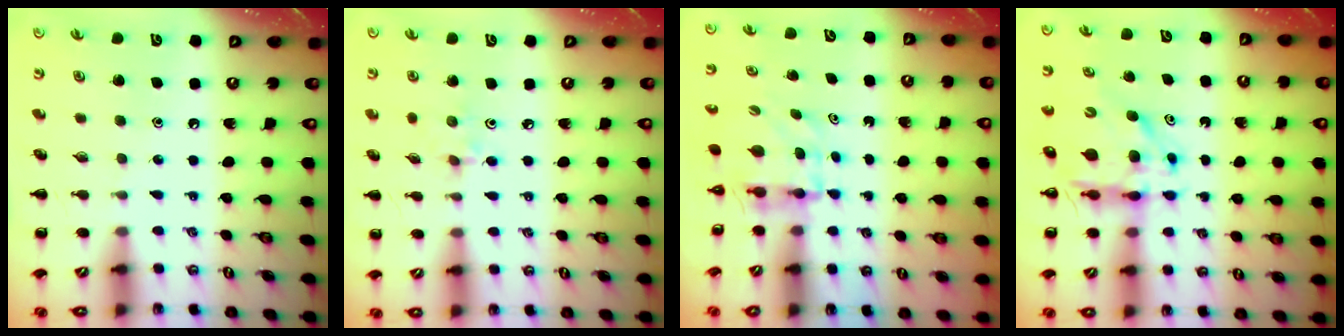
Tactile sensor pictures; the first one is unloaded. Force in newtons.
{"total": 2.9, "press": 2.7, "slide": 0.9}
{"total": 3.9, "press": 3.9, "slide": 0.1}
{"total": 11.0, "press": 10.4, "slide": 3.5}